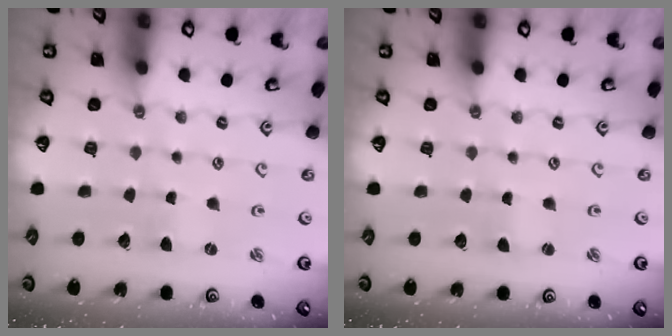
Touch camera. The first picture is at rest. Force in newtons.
{"total": 0.6, "press": 0.6, "slide": 0.1}